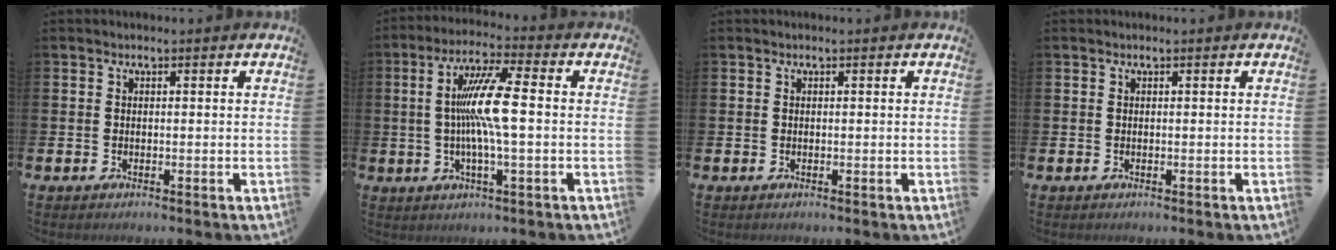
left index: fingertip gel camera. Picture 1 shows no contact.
{"total": 9.3, "force": [0.3, 1.3, 9.2], "torque": [-0.179, 0.005, -0.002]}
{"total": 0.0}
{"total": 0.0}